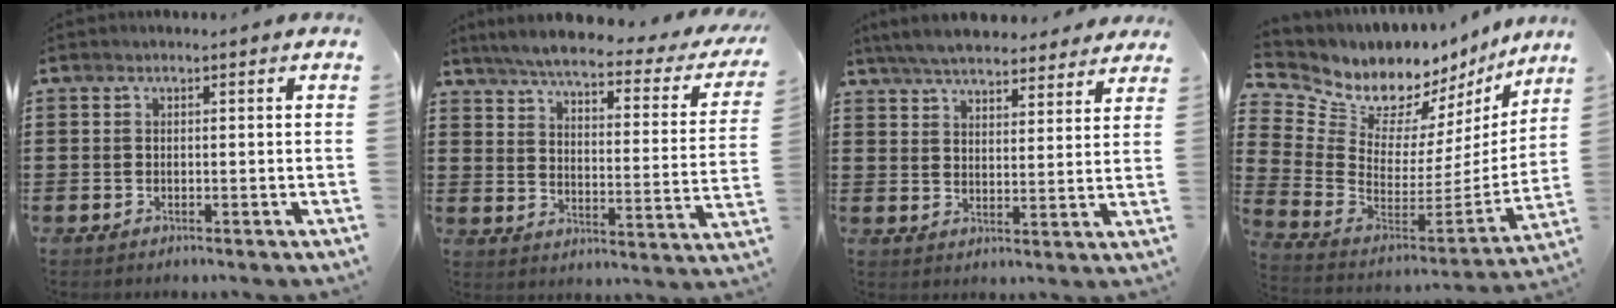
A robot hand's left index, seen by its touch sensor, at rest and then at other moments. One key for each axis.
{"total": 5.4, "fx": 4.6, "fy": 0.0, "fz": 2.8, "tx": -0.078, "ty": -0.029, "tz": 0.073}
{"total": 6.0, "fx": 5.8, "fy": 0.9, "fz": 1.5, "tx": -0.051, "ty": -0.018, "tz": 0.105}
{"total": 7.6, "fx": 6.5, "fy": 3.6, "fz": 1.4, "tx": -0.065, "ty": -0.068, "tz": 0.115}